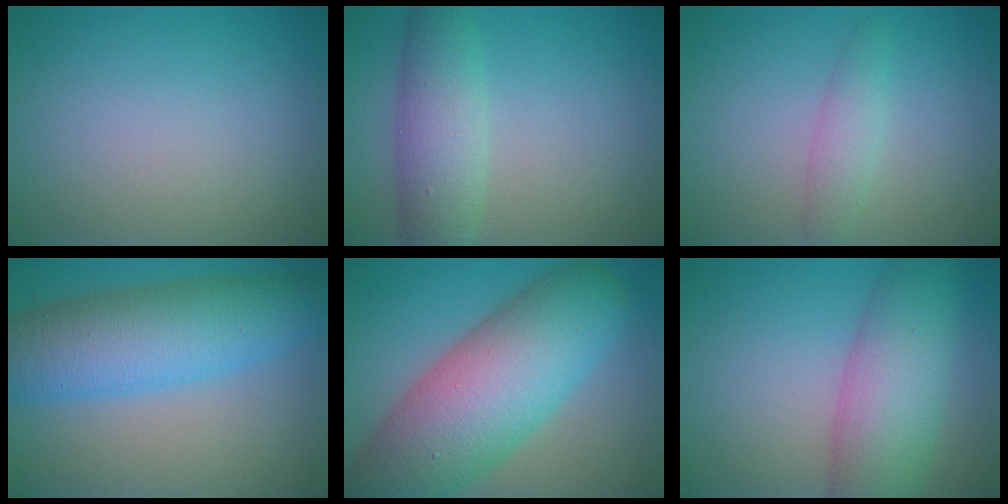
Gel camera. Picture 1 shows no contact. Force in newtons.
{"total": 5.0, "press": 5.0, "slide": 0.1}
{"total": 2.0, "press": 2.0, "slide": 0.1}
{"total": 8.9, "press": 8.9, "slide": 0.0}
{"total": 13.2, "press": 13.2, "slide": 0.4}
{"total": 7.7, "press": 7.7, "slide": 0.1}